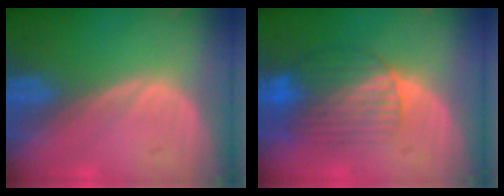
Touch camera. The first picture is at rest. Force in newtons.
{"total": 8.2, "press": 7.4, "slide": 3.5}